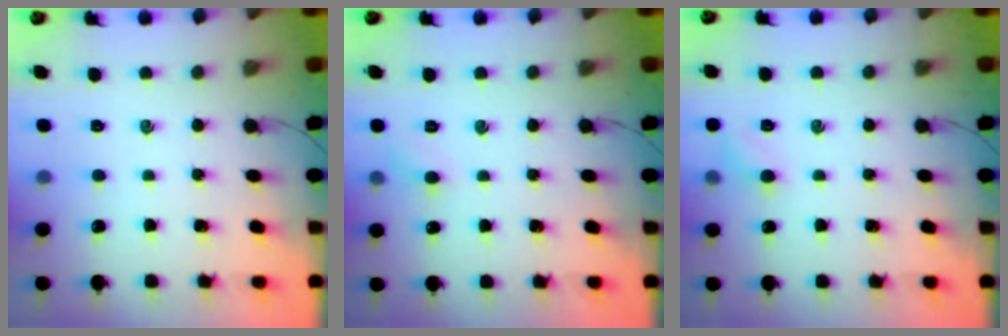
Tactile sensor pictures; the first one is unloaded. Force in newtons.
{"total": 4.0, "press": 3.8, "slide": 1.3}
{"total": 5.0, "press": 4.7, "slide": 1.5}